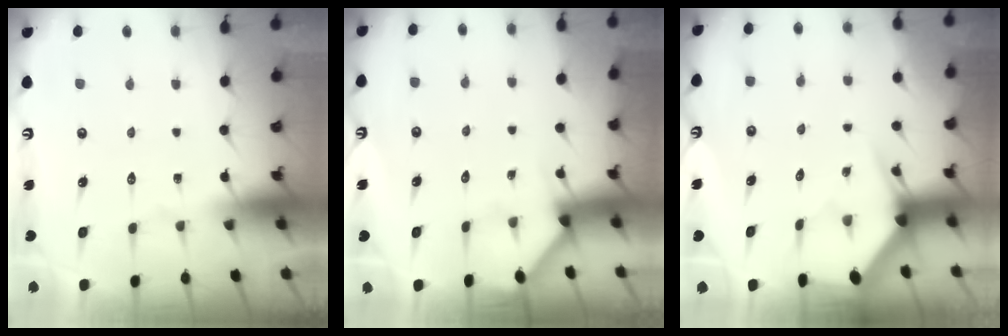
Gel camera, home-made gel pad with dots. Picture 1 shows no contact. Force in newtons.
{"total": 1.4, "press": 1.4, "slide": 0.1}
{"total": 3.0, "press": 3.0, "slide": 0.1}